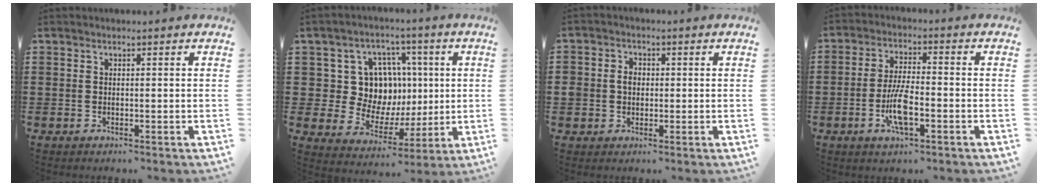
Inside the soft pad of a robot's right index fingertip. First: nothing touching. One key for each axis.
{"total": 11.2, "fx": 2.2, "fy": 9.9, "fz": 4.7, "tx": -0.112, "ty": -0.002, "tz": 0.050}
{"total": 2.8, "fx": -0.1, "fy": 2.4, "fz": 1.3, "tx": -0.033, "ty": 0.010, "tz": -0.005}
{"total": 7.1, "fx": -2.4, "fy": 1.9, "fz": 6.4, "tx": -0.140, "ty": -0.010, "tz": -0.049}